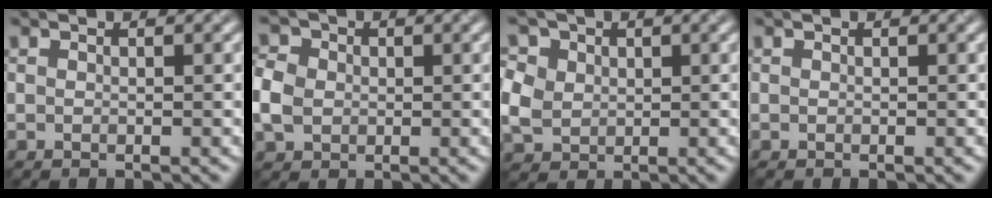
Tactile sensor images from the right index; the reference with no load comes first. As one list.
[{"total": 4.0, "force": [-0.1, 3.5, 1.9], "torque": [-0.054, 0.012, -0.002]}, {"total": 6.9, "force": [2.4, 5.6, 3.3], "torque": [-0.078, 0.033, 0.026]}, {"total": 0.0}]